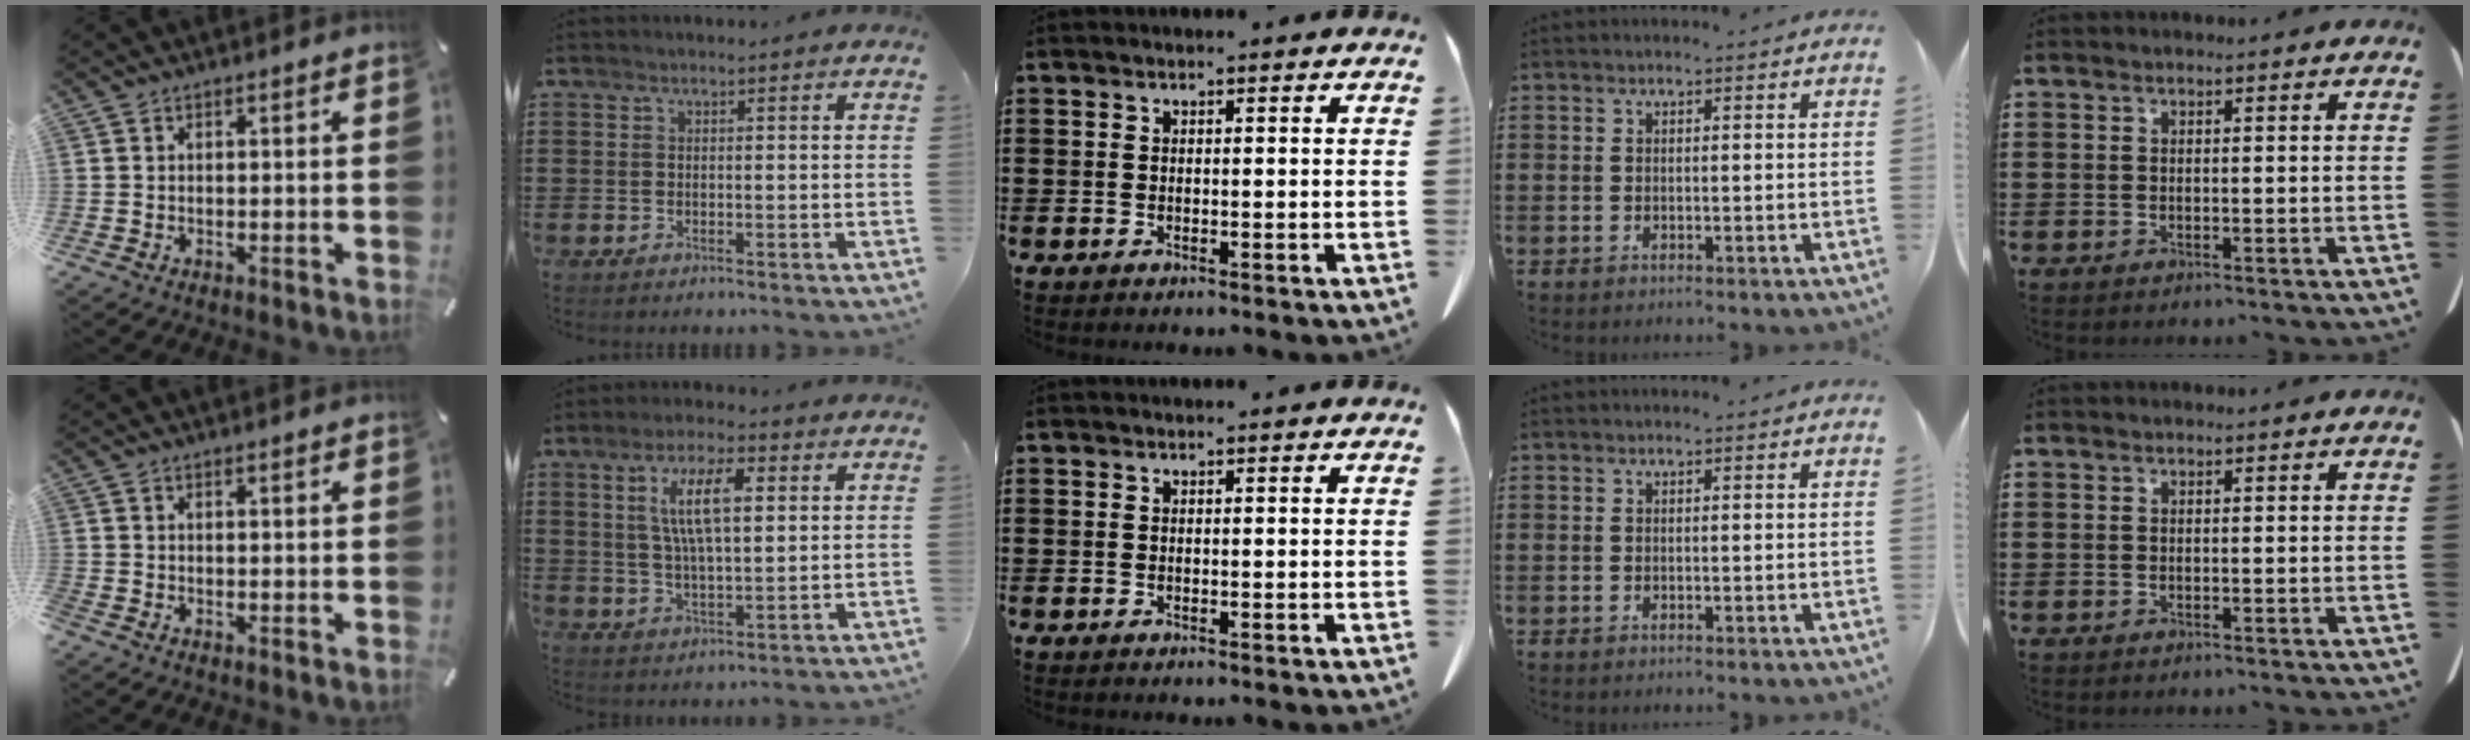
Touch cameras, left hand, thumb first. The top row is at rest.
{"thumb": {"total": 0.6, "force": [-0.4, 0.4, 0.1], "torque": [0.002, 0.001, -0.010]}, "index": {"total": 9.1, "force": [3.1, 3.2, 7.9], "torque": [-0.156, 0.011, 0.049]}}